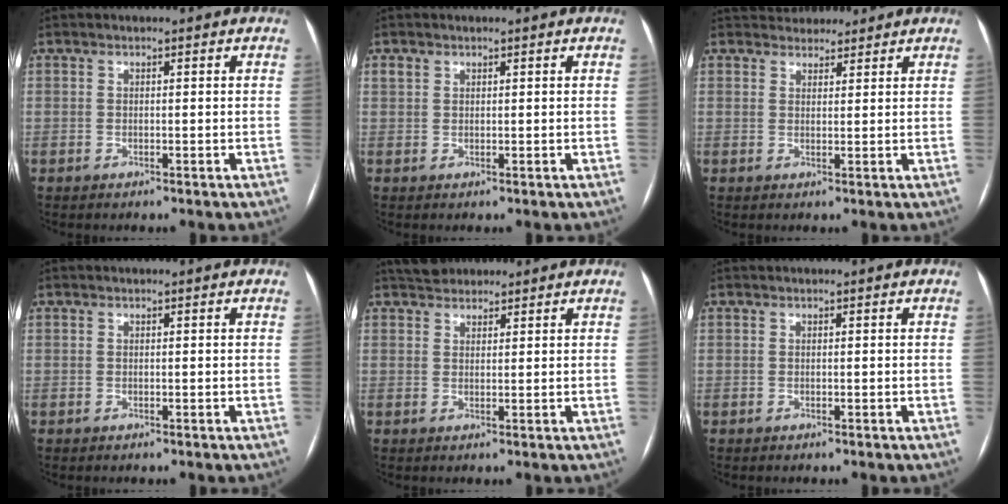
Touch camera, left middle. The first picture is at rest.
{"total": 1.1, "force": [0.7, 0.7, 0.2], "torque": [-0.005, 0.006, 0.015]}
{"total": 5.2, "force": [4.8, 2.0, 0.7], "torque": [-0.004, 0.022, 0.070]}
{"total": 0.0}
{"total": 3.8, "force": [3.4, 1.6, 0.6], "torque": [-0.012, 0.022, 0.057]}
{"total": 0.0}